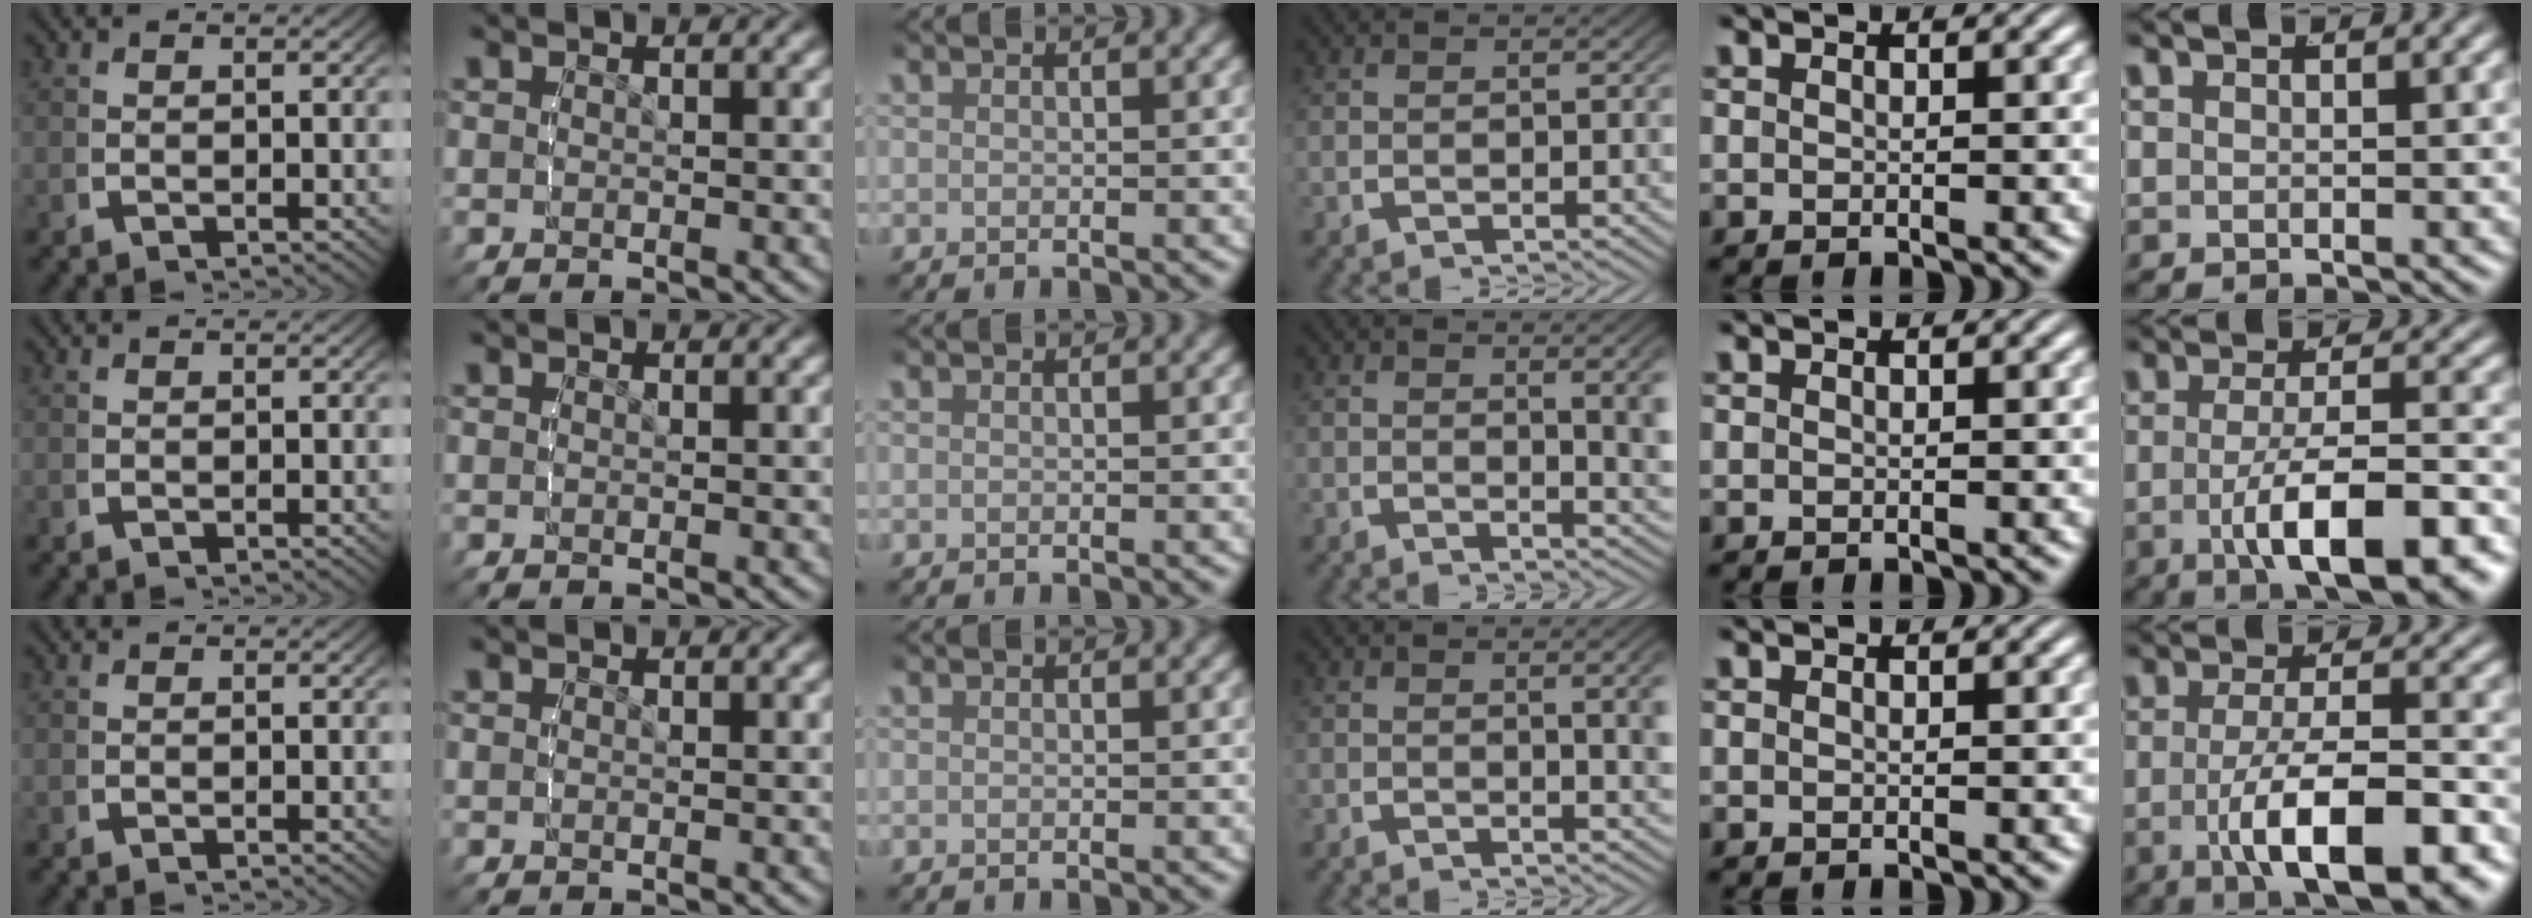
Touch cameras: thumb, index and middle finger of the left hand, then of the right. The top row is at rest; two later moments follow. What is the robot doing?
{"motion": "lift_and_place", "object": "bottle"}